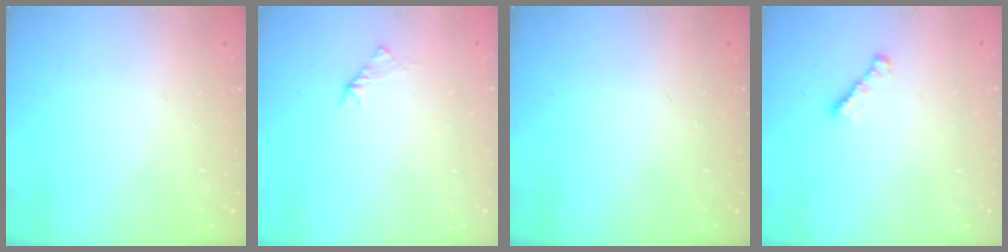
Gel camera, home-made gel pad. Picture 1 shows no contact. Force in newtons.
{"total": 1.6, "press": 1.4, "slide": 0.6}
{"total": 0.0}
{"total": 1.8, "press": 1.7, "slide": 0.6}